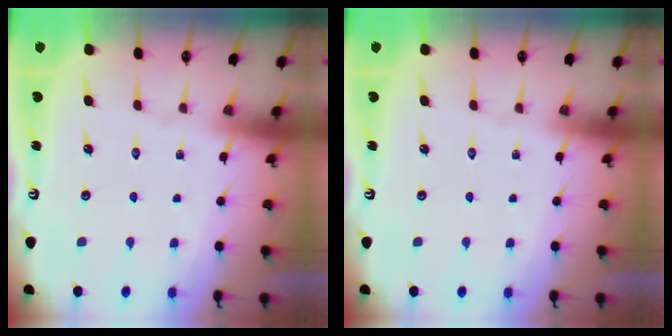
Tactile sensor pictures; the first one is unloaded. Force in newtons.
{"total": 0.0}